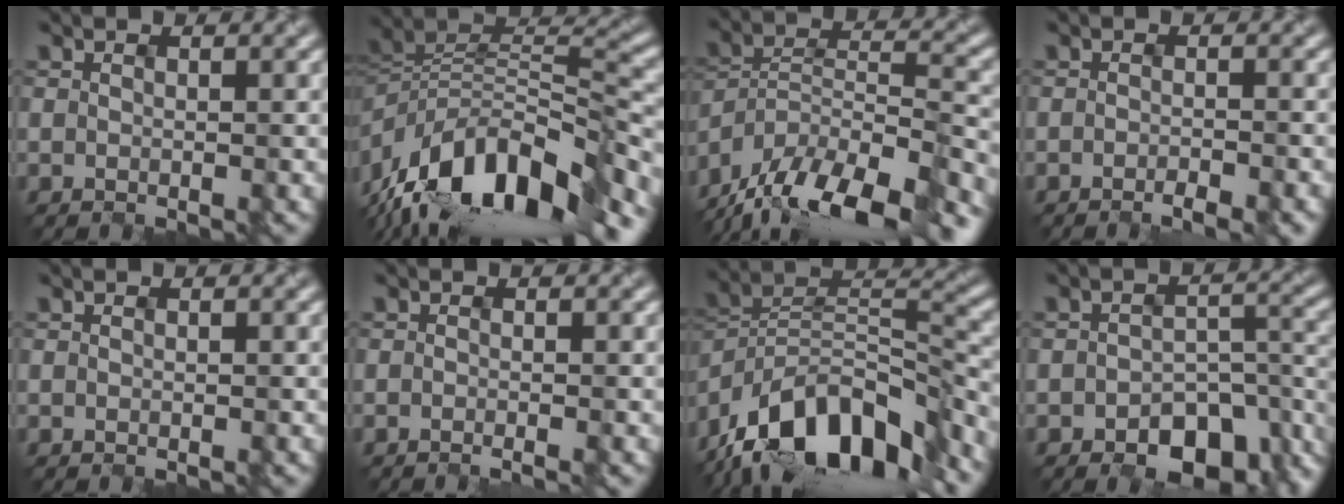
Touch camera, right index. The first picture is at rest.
{"total": 13.6, "force": [-8.6, 5.2, 9.1], "torque": [-0.170, 0.022, -0.150]}
{"total": 15.9, "force": [-13.3, 4.3, 7.6], "torque": [-0.141, -0.001, -0.202]}
{"total": 1.8, "force": [-1.3, 0.3, 1.2], "torque": [-0.014, -0.003, -0.019]}
{"total": 0.0}
{"total": 0.8, "force": [-0.4, 0.2, 0.6], "torque": [-0.005, -0.004, -0.009]}
{"total": 14.0, "force": [-10.2, 5.3, 8.0], "torque": [-0.158, 0.023, -0.182]}
{"total": 8.5, "force": [-5.2, 4.6, 5.0], "torque": [-0.059, -0.018, -0.071]}